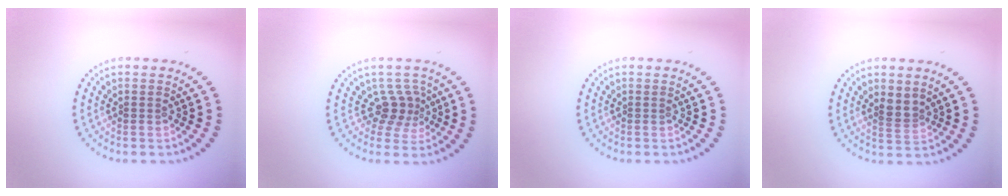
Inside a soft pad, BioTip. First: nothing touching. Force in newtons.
{"total": 2.5, "press": 1.7, "slide": 1.8}
{"total": 0.0}
{"total": 1.7, "press": 1.2, "slide": 1.1}